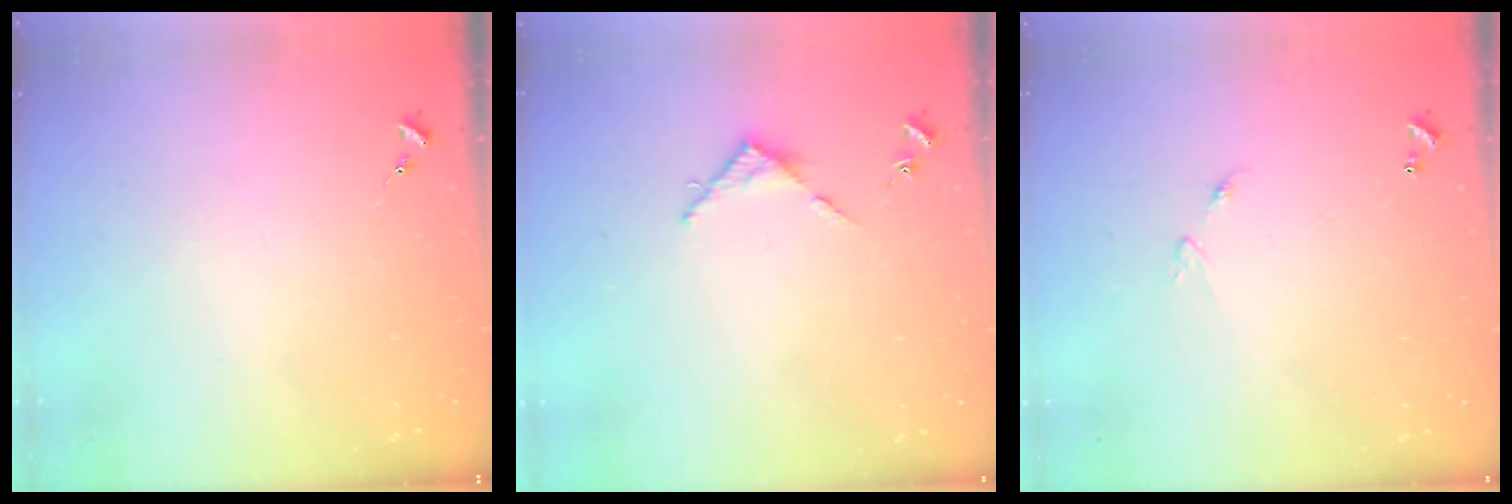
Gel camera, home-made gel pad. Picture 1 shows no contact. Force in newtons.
{"total": 4.7, "press": 4.7, "slide": 0.2}
{"total": 5.0, "press": 5.0, "slide": 0.5}